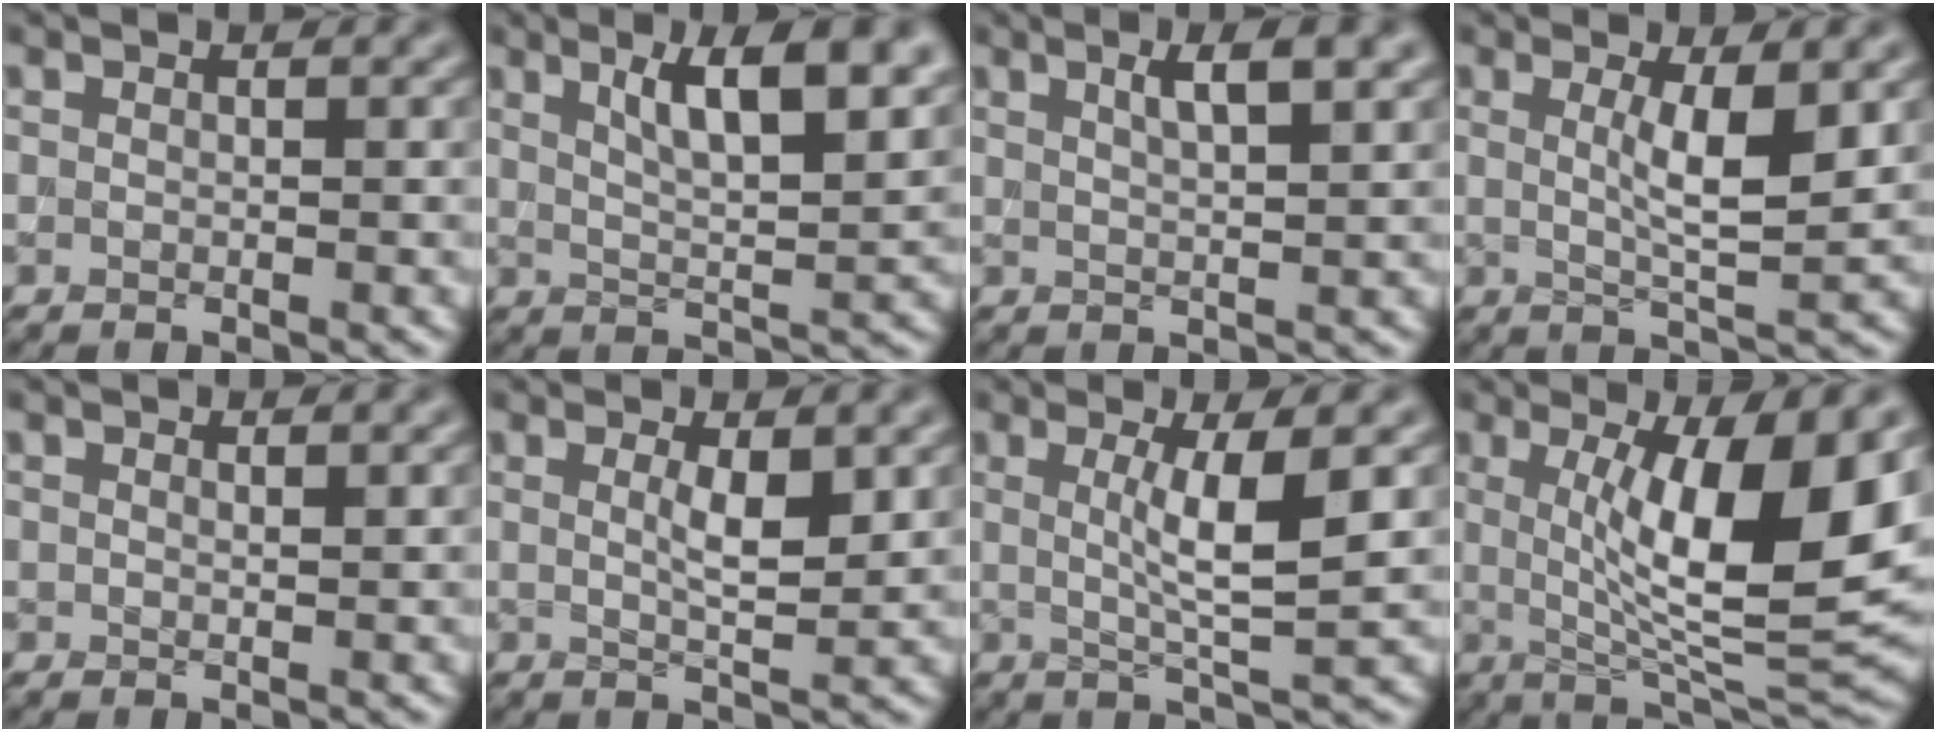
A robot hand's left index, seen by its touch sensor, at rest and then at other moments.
{"total": 8.3, "force": [3.9, 2.3, 6.9], "torque": [-0.089, 0.012, 0.059]}
{"total": 3.8, "force": [1.9, 0.9, 3.1], "torque": [-0.038, 0.006, 0.028]}
{"total": 4.1, "force": [0.8, 0.7, 3.9], "torque": [-0.067, -0.009, 0.017]}
{"total": 0.6, "force": [0.4, 0.3, 0.3], "torque": [-0.002, -0.001, 0.007]}
{"total": 2.3, "force": [0.7, 0.3, 2.1], "torque": [-0.037, -0.006, 0.015]}
{"total": 4.5, "force": [0.7, 0.6, 4.4], "torque": [-0.074, -0.006, 0.015]}
{"total": 11.4, "force": [1.5, 2.9, 11.0], "torque": [-0.164, -0.010, 0.032]}